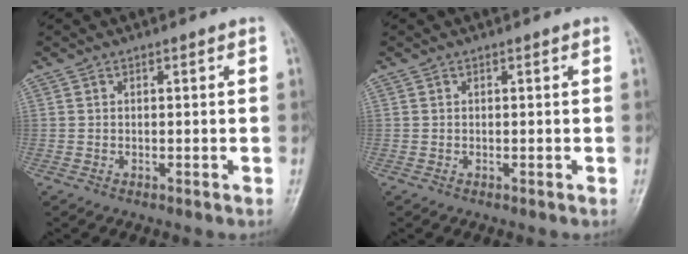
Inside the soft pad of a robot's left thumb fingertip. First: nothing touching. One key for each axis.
{"total": 0.0}